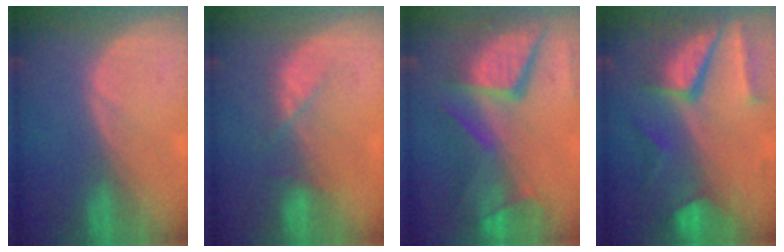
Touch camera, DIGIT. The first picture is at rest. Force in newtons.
{"total": 3.3, "press": 3.2, "slide": 0.7}
{"total": 12.9, "press": 10.6, "slide": 7.4}
{"total": 10.3, "press": 8.8, "slide": 5.4}